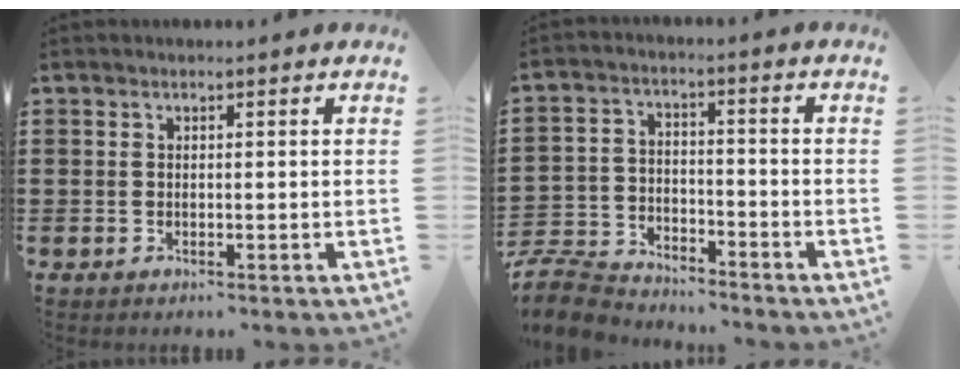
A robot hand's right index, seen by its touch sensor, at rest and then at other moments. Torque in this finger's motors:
{"motor_torque": [-2.14, 0.00, -1.05, -0.21]}